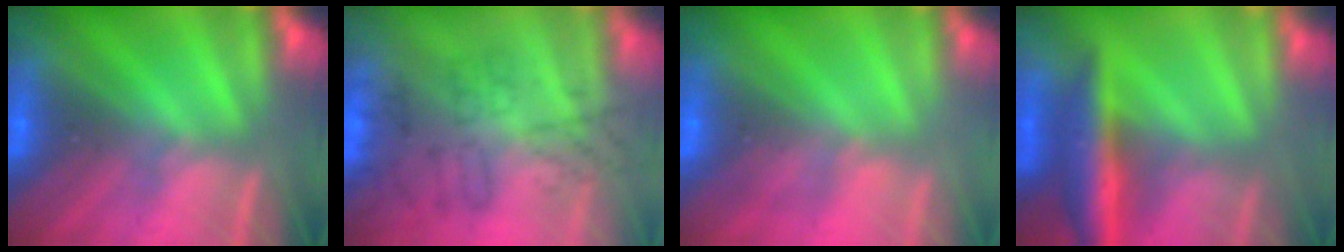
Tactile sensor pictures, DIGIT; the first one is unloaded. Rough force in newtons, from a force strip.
{"total": 3.8}
{"total": 5.1}
{"total": 8.6}